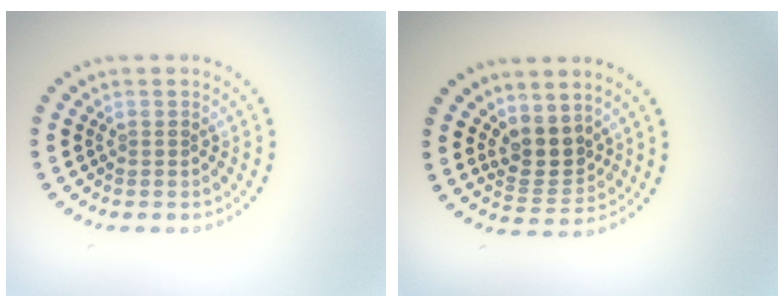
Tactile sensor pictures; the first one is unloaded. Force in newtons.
{"total": 3.1, "press": 2.6, "slide": 1.7}